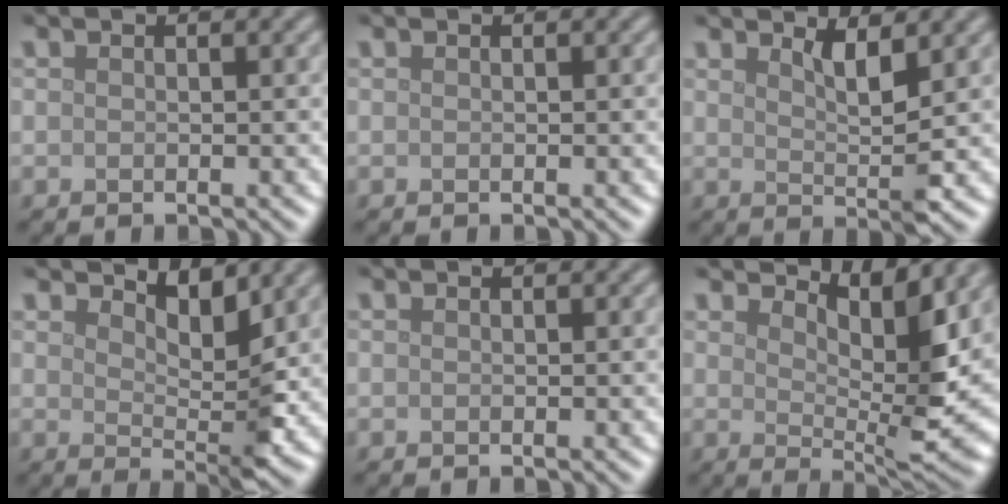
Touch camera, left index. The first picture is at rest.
{"total": 0.0}
{"total": 2.8, "force": [1.6, 0.6, 2.3], "torque": [-0.036, -0.008, 0.027]}
{"total": 3.7, "force": [2.5, 1.1, 2.5], "torque": [-0.047, -0.011, 0.039]}
{"total": 0.0}
{"total": 6.7, "force": [3.4, 2.1, 5.4], "torque": [-0.087, -0.016, 0.060]}